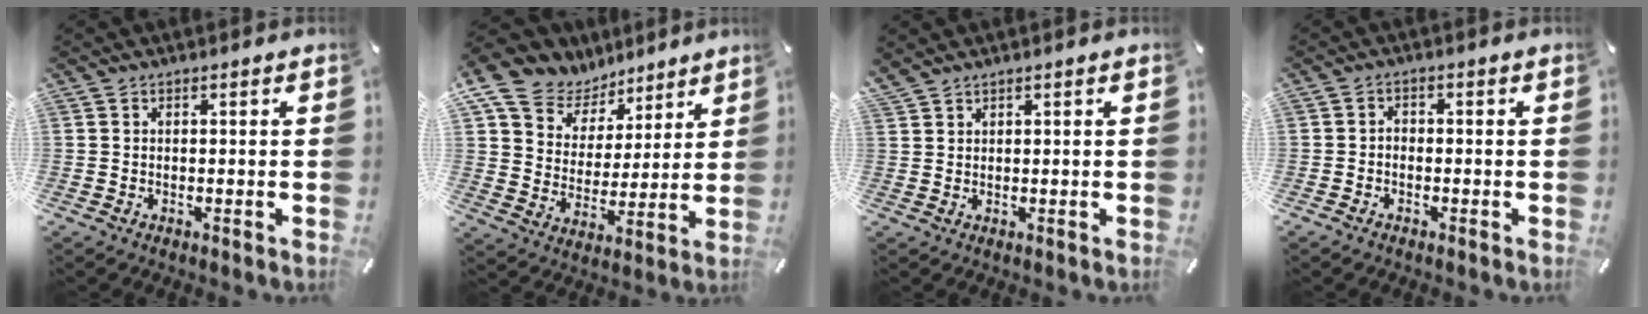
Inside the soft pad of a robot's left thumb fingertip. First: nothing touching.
{"total": 13.0, "force": [8.6, 9.1, 3.4], "torque": [-0.078, -0.056, 0.164]}
{"total": 1.6, "force": [1.4, 0.4, 0.6], "torque": [-0.012, -0.003, 0.028]}
{"total": 1.5, "force": [-1.0, 0.9, 0.5], "torque": [-0.009, 0.007, -0.021]}